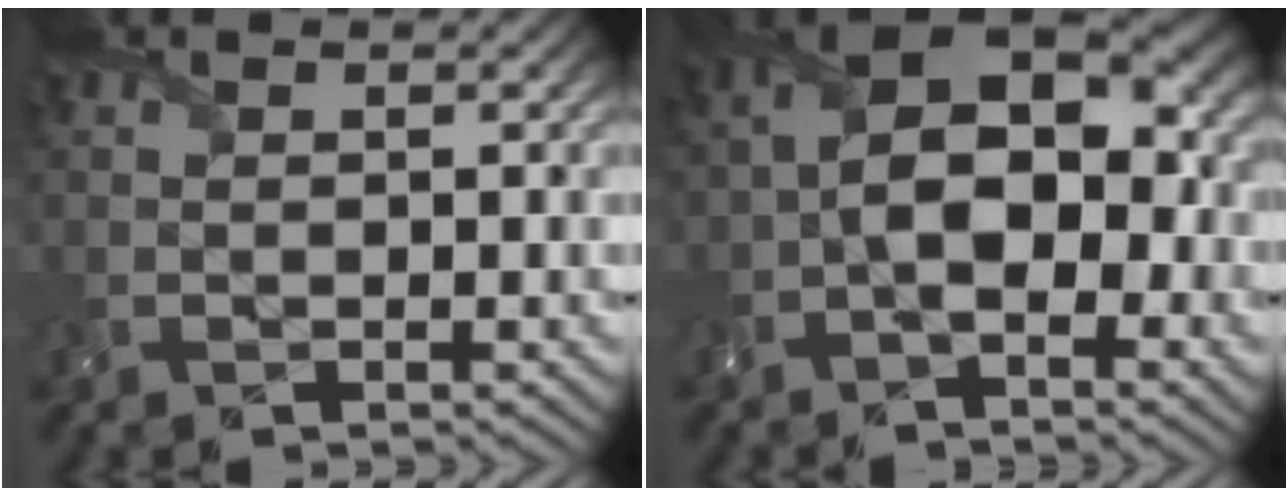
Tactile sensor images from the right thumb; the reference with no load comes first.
{"total": 13.2, "force": [-0.1, 7.4, 10.9], "torque": [-0.206, 0.008, -0.011]}